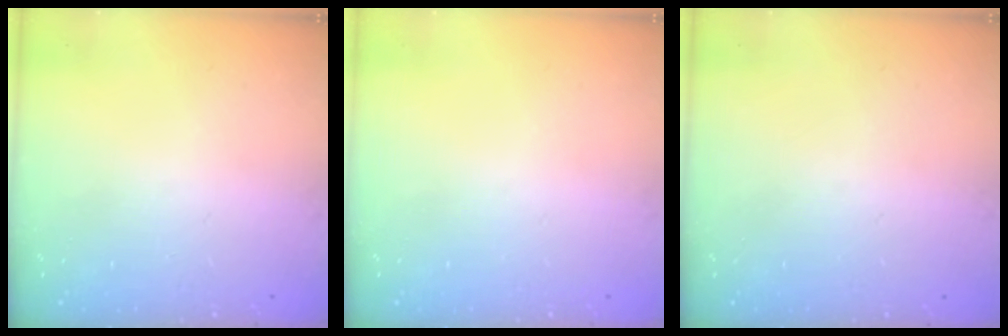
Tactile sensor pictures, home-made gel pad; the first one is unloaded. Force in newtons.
{"total": 0.0}
{"total": 0.0}